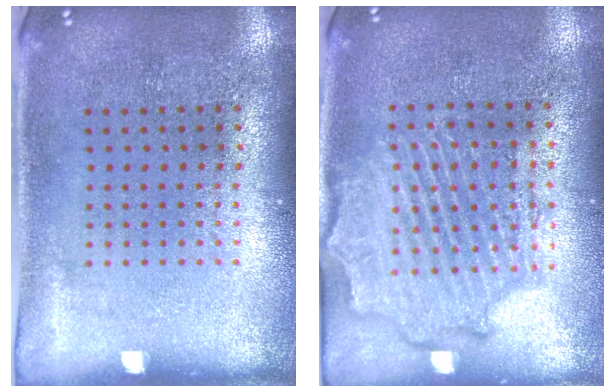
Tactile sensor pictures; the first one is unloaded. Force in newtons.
{"total": 2.2, "press": 2.1, "slide": 0.5}